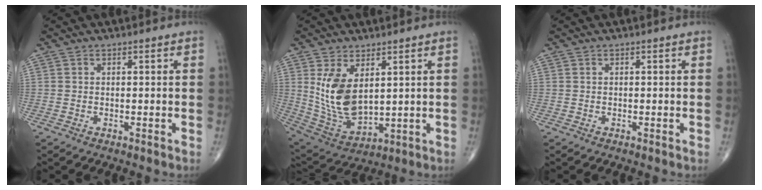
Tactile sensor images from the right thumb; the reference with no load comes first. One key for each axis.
{"total": 12.5, "fx": 3.3, "fy": 6.9, "fz": 9.9, "tx": -0.176, "ty": -0.024, "tz": 0.086}
{"total": 0.0}